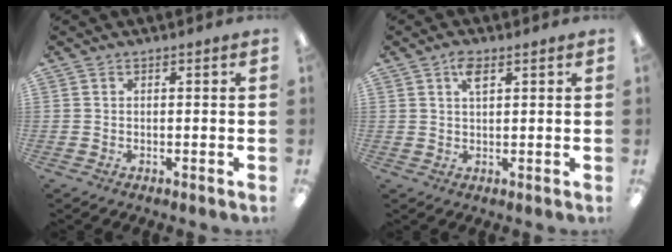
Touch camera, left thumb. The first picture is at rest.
{"total": 3.6, "force": [2.0, 1.6, 2.6], "torque": [-0.041, -0.002, 0.030]}